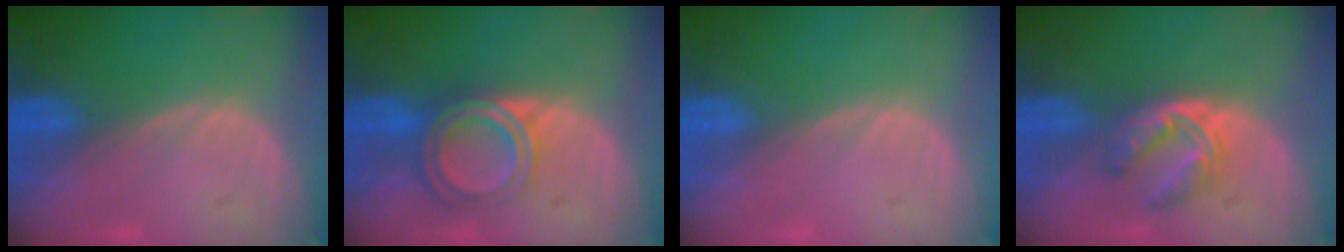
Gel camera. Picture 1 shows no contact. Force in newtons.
{"total": 6.4, "press": 5.4, "slide": 3.4}
{"total": 0.0}
{"total": 6.2, "press": 5.0, "slide": 3.6}